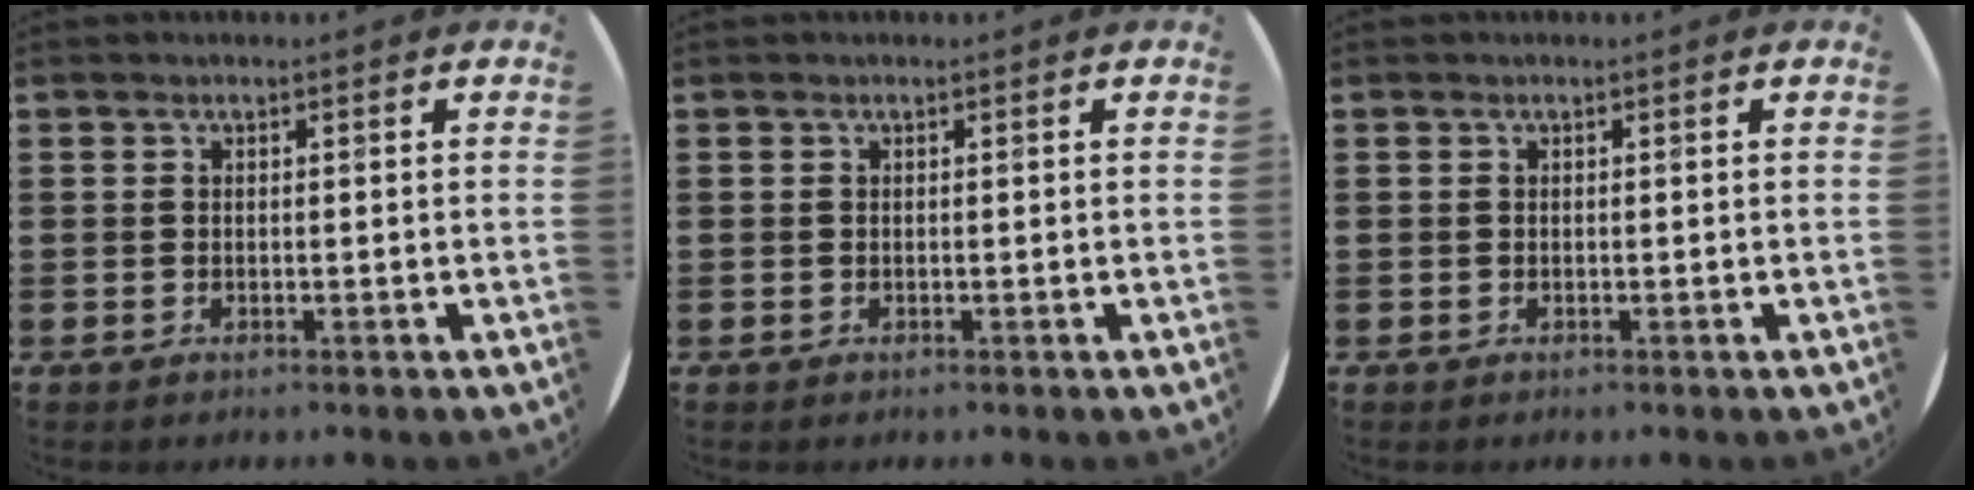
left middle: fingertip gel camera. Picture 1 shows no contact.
{"total": 0.0}
{"total": 0.0}